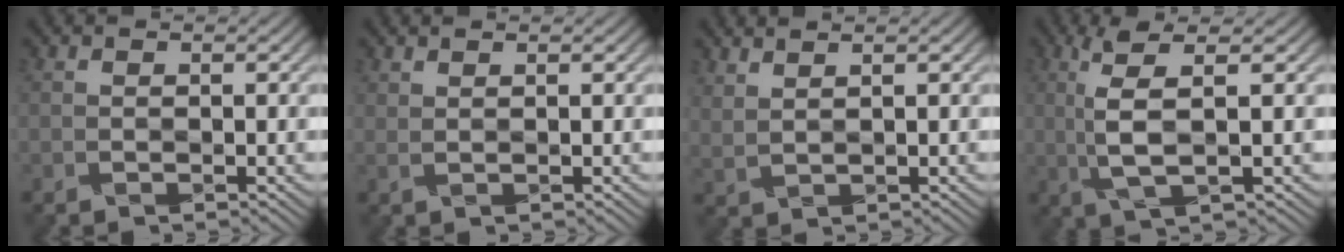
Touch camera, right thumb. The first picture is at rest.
{"total": 1.0, "force": [0.9, 0.1, 0.4], "torque": [-0.011, 0.002, 0.018]}
{"total": 2.9, "force": [2.4, 0.7, 1.4], "torque": [-0.014, -0.003, 0.037]}
{"total": 4.9, "force": [0.9, 0.9, 4.8], "torque": [-0.110, 0.008, 0.022]}